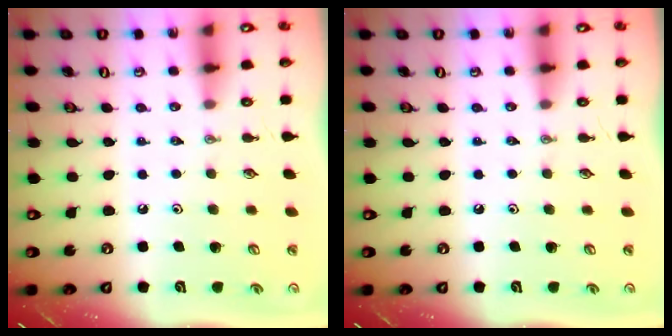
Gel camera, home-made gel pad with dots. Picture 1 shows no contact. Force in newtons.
{"total": 0.0}